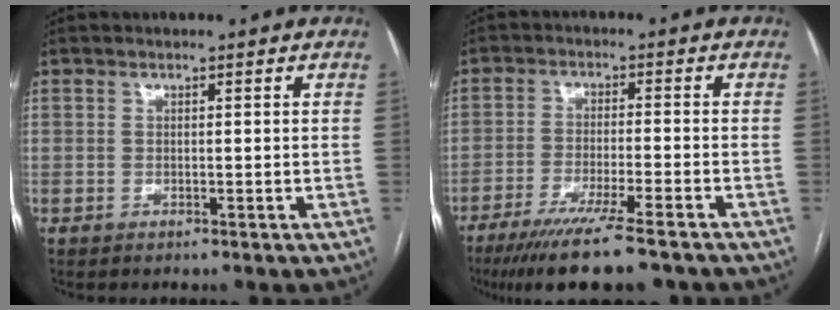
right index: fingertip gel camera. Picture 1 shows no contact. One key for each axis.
{"total": 12.0, "fx": -9.1, "fy": 0.4, "fz": 7.8, "tx": -0.123, "ty": -0.030, "tz": -0.143}